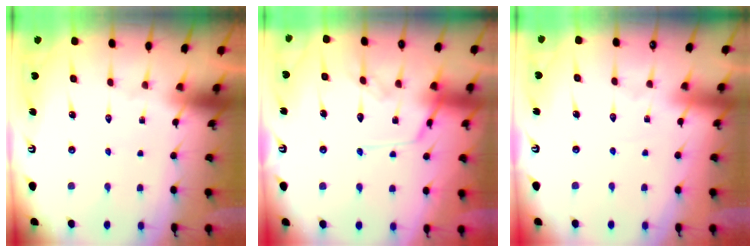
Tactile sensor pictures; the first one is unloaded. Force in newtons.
{"total": 13.8, "press": 13.8, "slide": 1.2}
{"total": 3.0, "press": 3.0, "slide": 0.2}